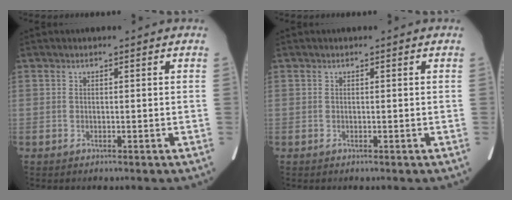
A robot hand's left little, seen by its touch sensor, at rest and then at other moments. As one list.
[{"total": 0.0}]